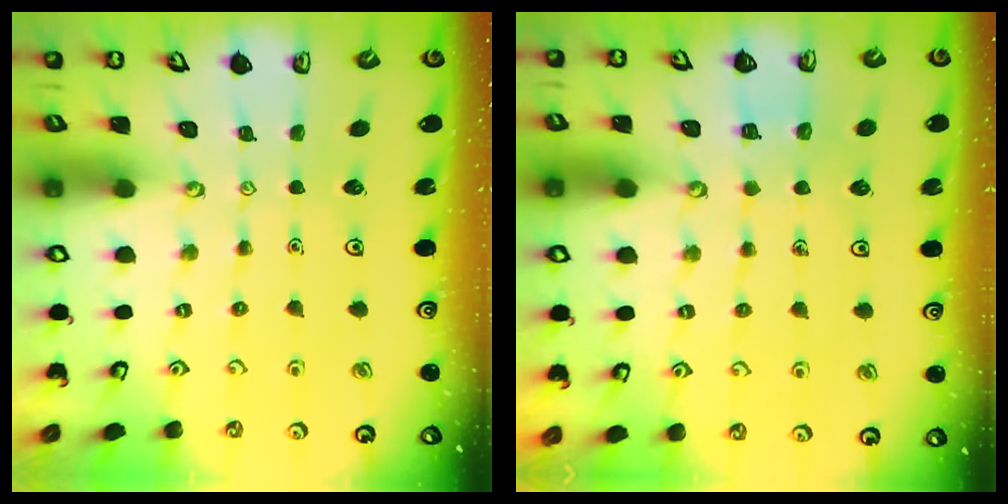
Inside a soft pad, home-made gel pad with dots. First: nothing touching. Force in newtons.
{"total": 3.7, "press": 3.7, "slide": 0.2}